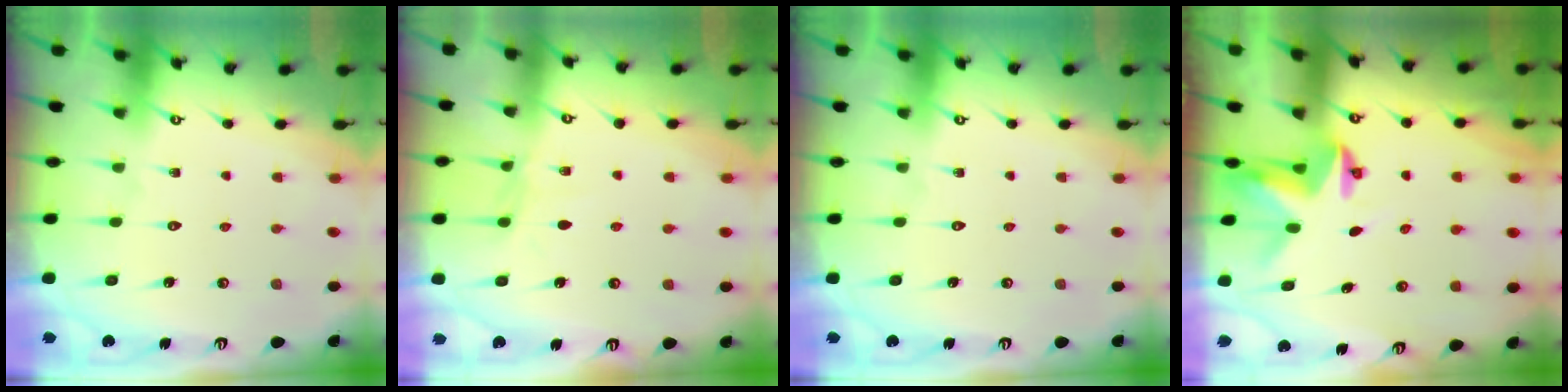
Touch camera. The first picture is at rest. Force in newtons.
{"total": 4.3, "press": 4.3, "slide": 0.4}
{"total": 0.0}
{"total": 3.2, "press": 3.2, "slide": 0.1}